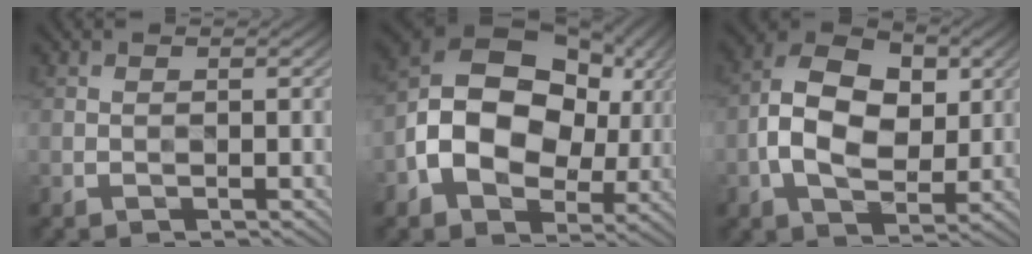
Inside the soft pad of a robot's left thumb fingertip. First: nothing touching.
{"total": 15.6, "force": [0.1, 11.4, 10.6], "torque": [-0.202, -0.004, 0.004]}
{"total": 9.6, "force": [0.5, 6.7, 6.9], "torque": [-0.133, 0.015, 0.001]}